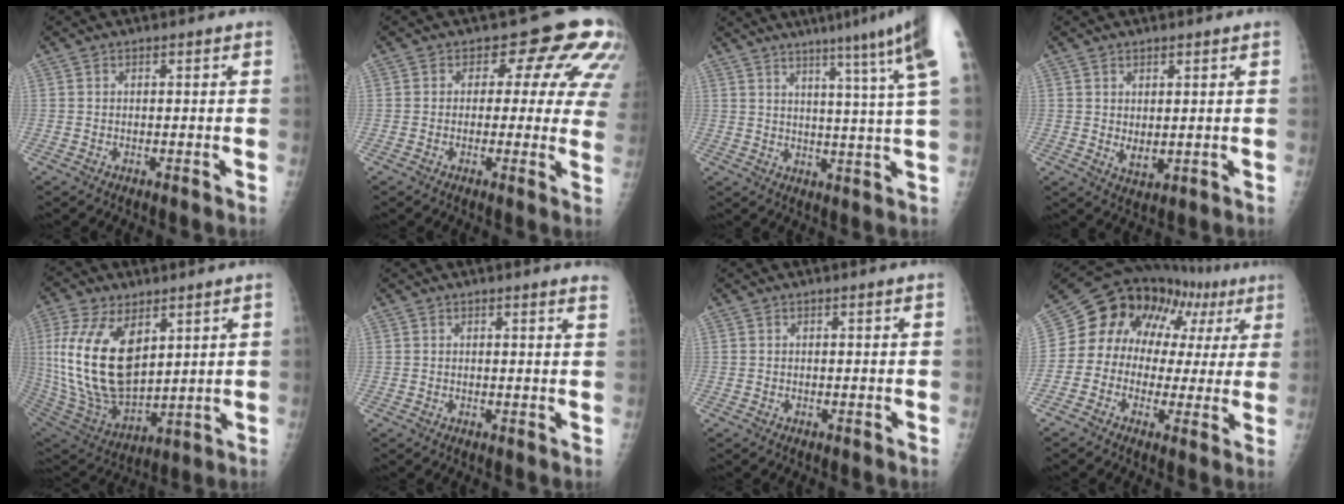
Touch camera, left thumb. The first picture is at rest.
{"total": 11.5, "force": [4.3, 6.7, 8.3], "torque": [-0.045, -0.011, 0.029]}
{"total": 15.8, "force": [9.7, -0.2, 12.5], "torque": [-0.161, -0.044, 0.113]}
{"total": 3.1, "force": [0.6, 1.7, 2.6], "torque": [-0.032, -0.018, 0.016]}
{"total": 19.8, "force": [6.0, 10.5, 15.8], "torque": [-0.307, -0.032, 0.128]}
{"total": 3.1, "force": [2.8, -0.2, 1.3], "torque": [-0.017, -0.013, 0.018]}
{"total": 0.0}
{"total": 16.4, "force": [4.1, 12.8, 9.4], "torque": [-0.089, 0.055, 0.060]}